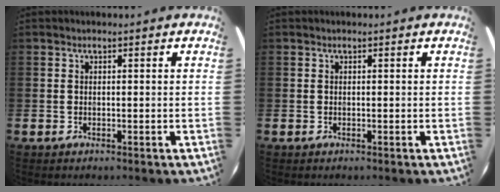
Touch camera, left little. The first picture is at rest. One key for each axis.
{"total": 0.0}